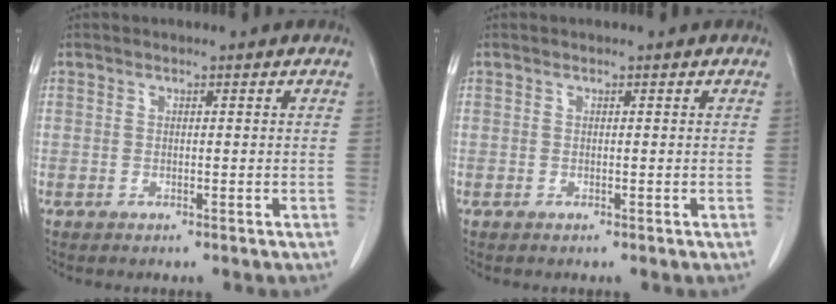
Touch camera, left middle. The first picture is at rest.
{"total": 0.0}